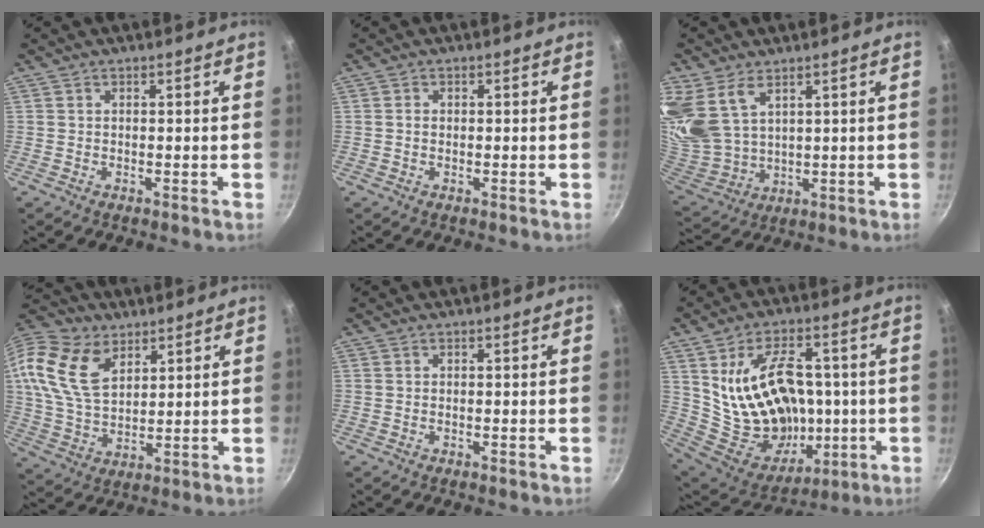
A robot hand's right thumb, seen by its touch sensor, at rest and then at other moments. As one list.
[{"total": 1.0, "force": [0.0, 0.8, 0.5], "torque": [-0.007, 0.004, 0.000]}, {"total": 13.8, "force": [7.6, 8.4, 7.9], "torque": [-0.167, -0.036, 0.171]}, {"total": 17.8, "force": [7.9, 11.5, 11.1], "torque": [-0.211, -0.018, 0.149]}, {"total": 0.0}, {"total": 22.7, "force": [1.9, 15.4, 16.7], "torque": [-0.249, -0.008, 0.060]}]